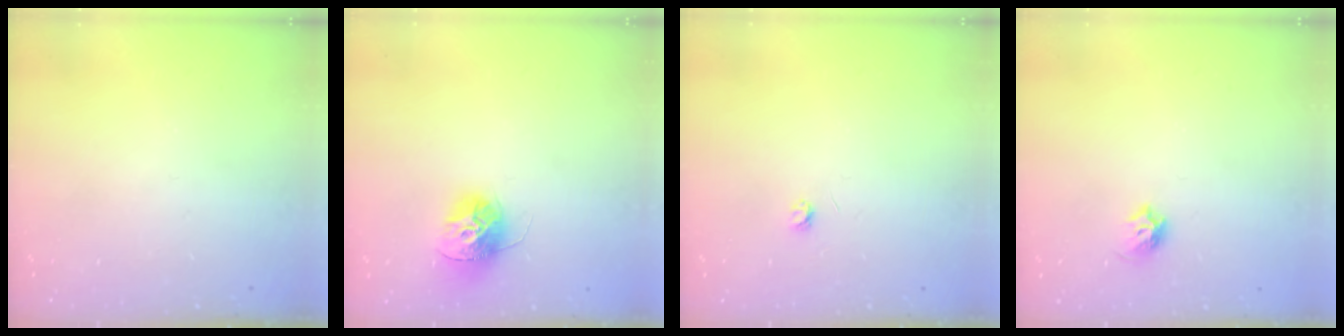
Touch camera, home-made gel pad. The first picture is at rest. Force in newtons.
{"total": 13.2, "press": 13.2, "slide": 1.2}
{"total": 2.8, "press": 2.7, "slide": 0.3}
{"total": 5.5, "press": 5.4, "slide": 0.8}